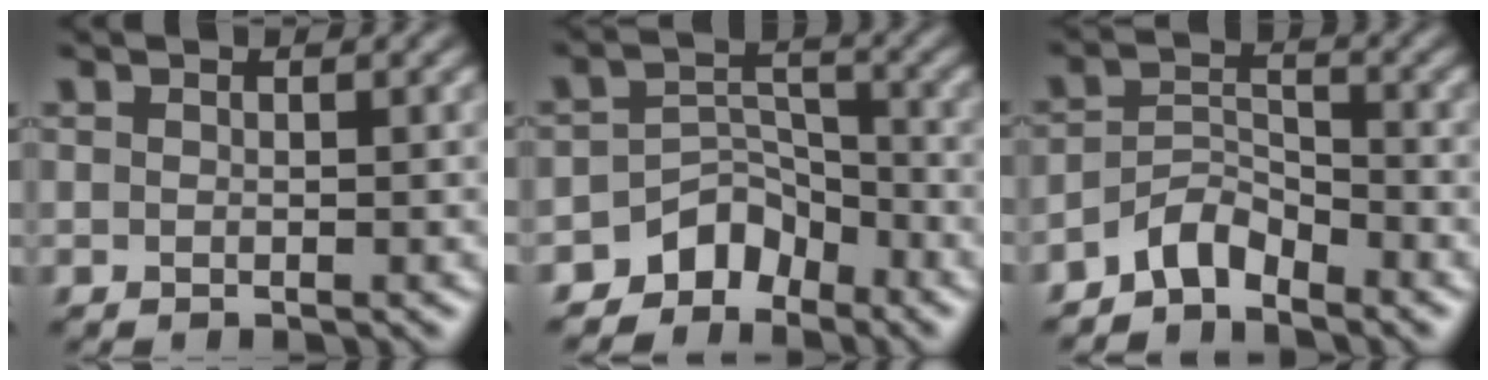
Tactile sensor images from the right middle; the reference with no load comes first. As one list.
[{"total": 4.3, "force": [-3.4, 2.5, 0.9], "torque": [0.001, 0.006, -0.064]}, {"total": 3.2, "force": [-2.7, 1.1, 1.1], "torque": [-0.019, 0.011, -0.058]}]